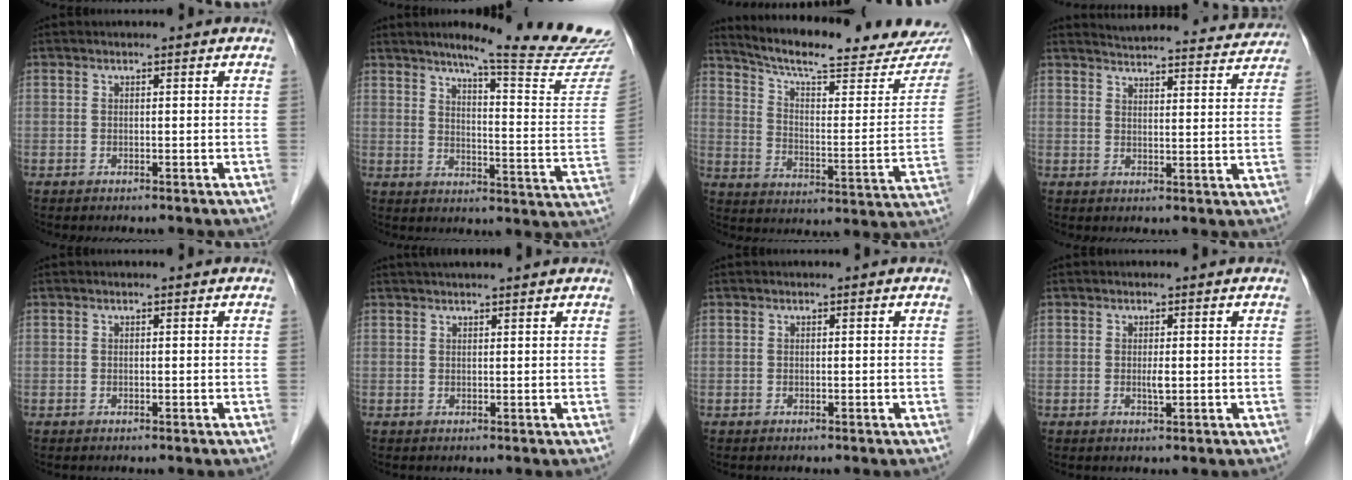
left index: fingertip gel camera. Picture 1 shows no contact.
{"total": 21.5, "force": [19.1, -0.7, 9.8], "torque": [-0.131, -0.099, 0.230]}
{"total": 24.2, "force": [21.7, 3.3, 10.2], "torque": [-0.154, -0.049, 0.286]}
{"total": 18.3, "force": [17.8, 2.2, 3.8], "torque": [-0.047, -0.025, 0.213]}
{"total": 0.0}
{"total": 7.0, "force": [6.2, 0.4, 3.1], "torque": [-0.041, 0.035, 0.081]}
{"total": 0.0}
{"total": 1.3, "force": [0.0, 0.2, 1.3], "torque": [-0.024, -0.002, 0.000]}